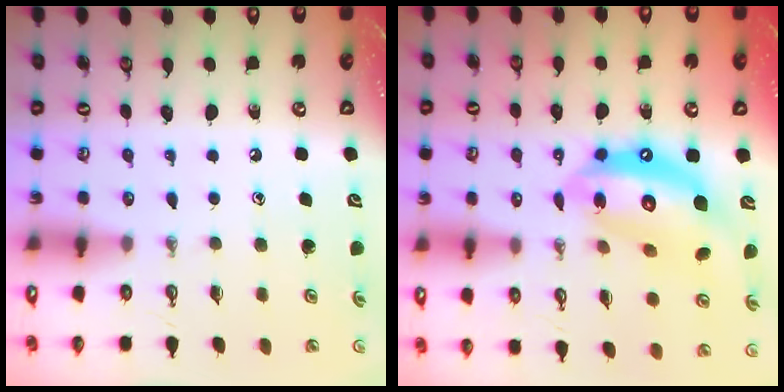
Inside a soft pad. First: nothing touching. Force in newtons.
{"total": 17.2, "press": 17.1, "slide": 1.8}